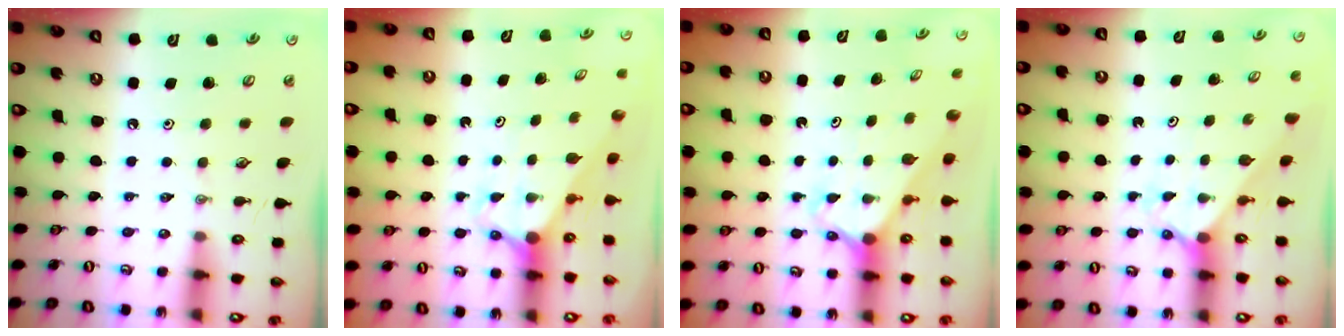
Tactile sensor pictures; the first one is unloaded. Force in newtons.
{"total": 2.8, "press": 2.8, "slide": 0.1}
{"total": 2.3, "press": 2.3, "slide": 0.2}
{"total": 2.1, "press": 2.1, "slide": 0.3}